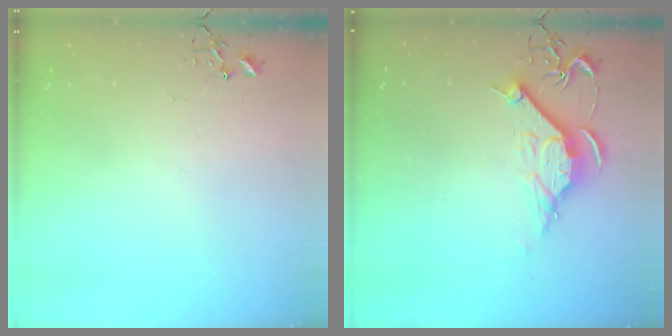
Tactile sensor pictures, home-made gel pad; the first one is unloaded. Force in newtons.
{"total": 10.7, "press": 10.7, "slide": 0.7}